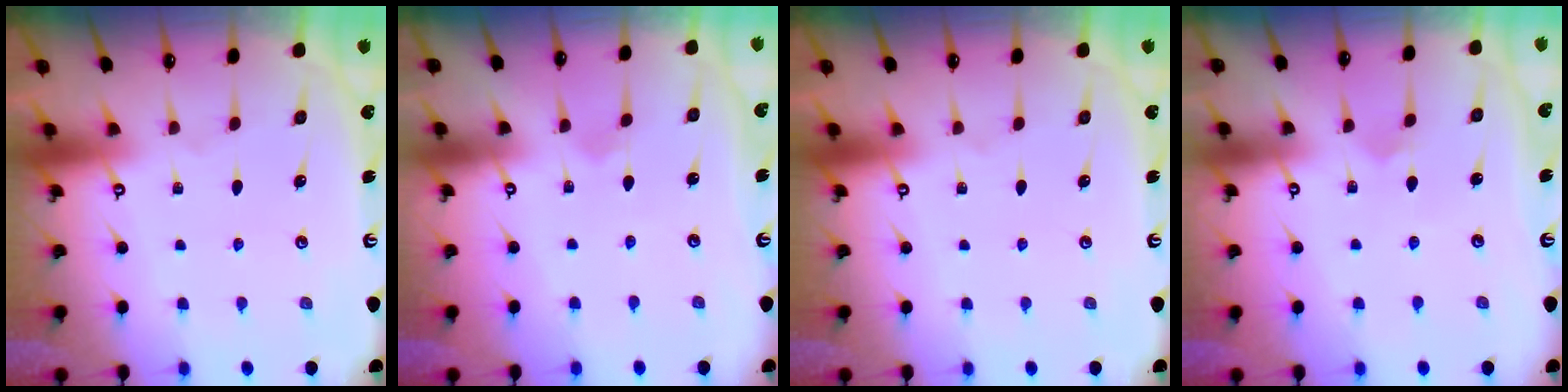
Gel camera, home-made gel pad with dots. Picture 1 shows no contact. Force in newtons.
{"total": 1.9, "press": 1.9, "slide": 0.1}
{"total": 0.0}
{"total": 3.6, "press": 3.5, "slide": 0.2}